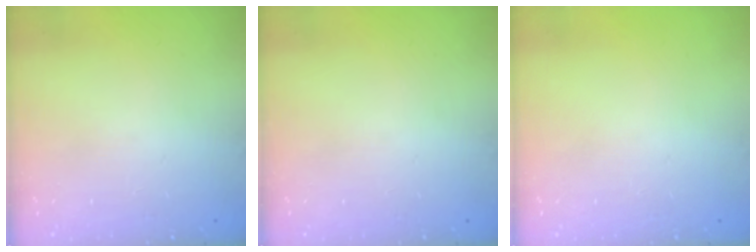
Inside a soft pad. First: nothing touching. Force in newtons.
{"total": 0.0}
{"total": 0.0}